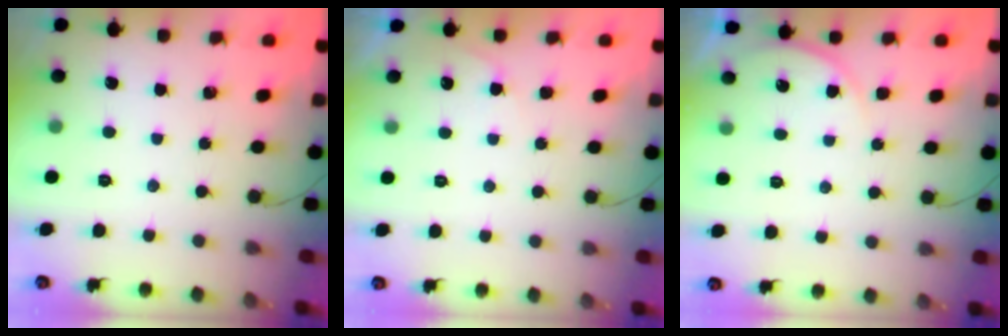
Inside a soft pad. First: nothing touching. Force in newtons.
{"total": 4.4, "press": 4.4, "slide": 0.1}
{"total": 5.0, "press": 5.0, "slide": 0.6}